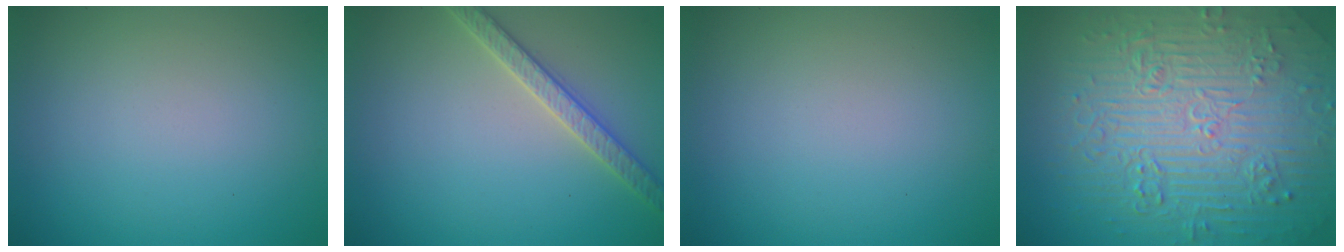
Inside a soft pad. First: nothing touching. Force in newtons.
{"total": 2.7, "press": 2.7, "slide": 0.3}
{"total": 0.0}
{"total": 11.0, "press": 7.5, "slide": 8.1}